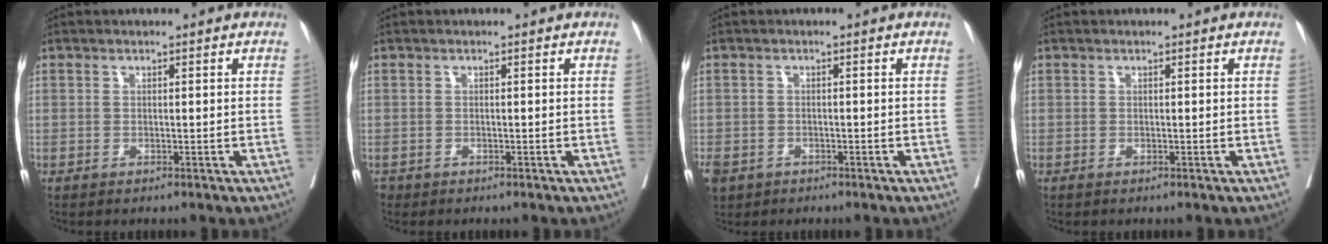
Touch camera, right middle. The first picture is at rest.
{"total": 1.0, "force": [-0.8, 0.7, 0.1], "torque": [-0.009, 0.000, -0.014]}
{"total": 7.0, "force": [-3.8, 5.3, 2.3], "torque": [-0.073, -0.007, -0.059]}
{"total": 0.0}